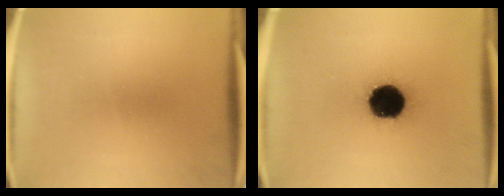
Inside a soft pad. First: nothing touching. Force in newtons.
{"total": 19.7}